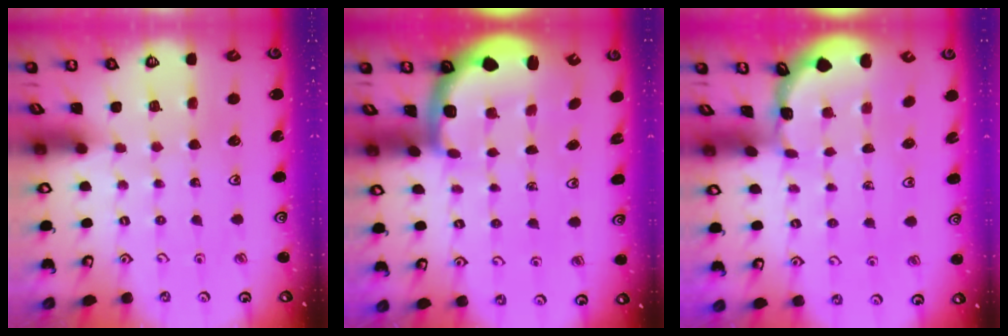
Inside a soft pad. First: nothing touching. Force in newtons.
{"total": 3.4, "press": 3.3, "slide": 0.8}
{"total": 0.7, "press": 0.7, "slide": 0.3}